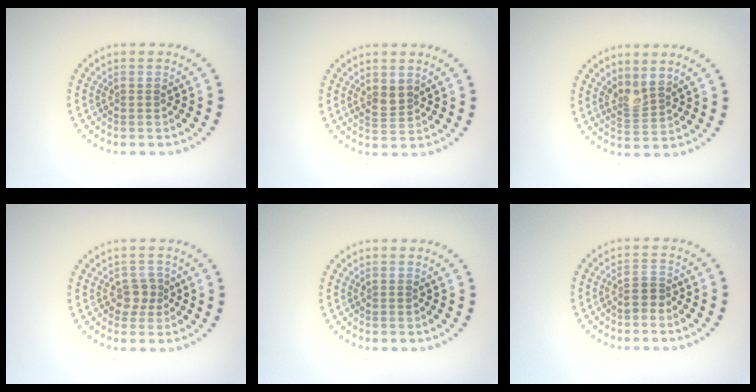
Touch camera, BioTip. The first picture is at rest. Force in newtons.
{"total": 1.7, "press": 1.4, "slide": 0.8}
{"total": 2.2, "press": 1.7, "slide": 1.4}
{"total": 1.8, "press": 1.4, "slide": 1.0}
{"total": 0.0}
{"total": 1.2, "press": 0.9, "slide": 0.7}